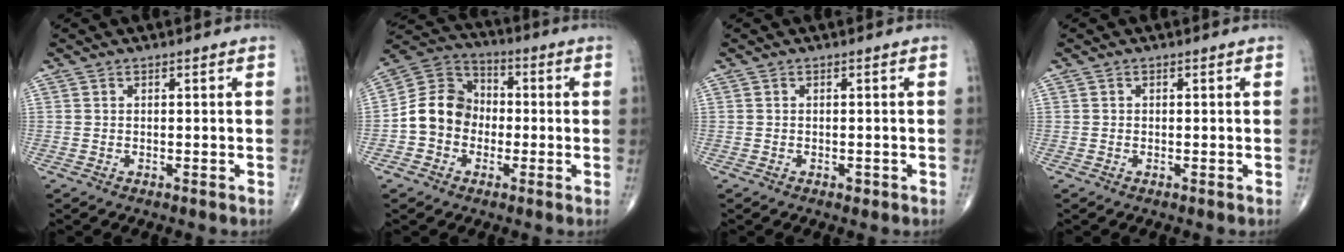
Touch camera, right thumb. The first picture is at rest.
{"total": 10.6, "force": [-1.9, 9.1, 5.2], "torque": [-0.075, 0.039, -0.048]}
{"total": 0.7, "force": [-0.3, 0.5, 0.4], "torque": [-0.001, 0.001, -0.004]}
{"total": 0.0}